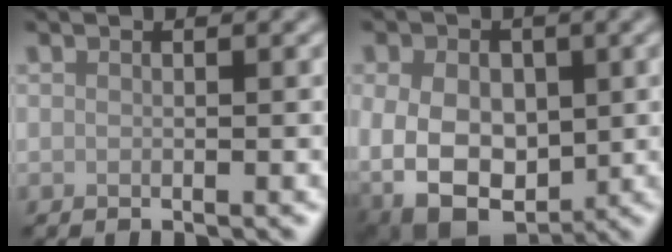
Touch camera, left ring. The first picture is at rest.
{"total": 12.8, "force": [-1.4, 10.0, 7.9], "torque": [-0.125, -0.008, -0.036]}